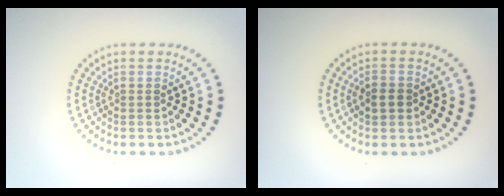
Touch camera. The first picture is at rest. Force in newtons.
{"total": 1.8, "press": 1.8, "slide": 0.2}